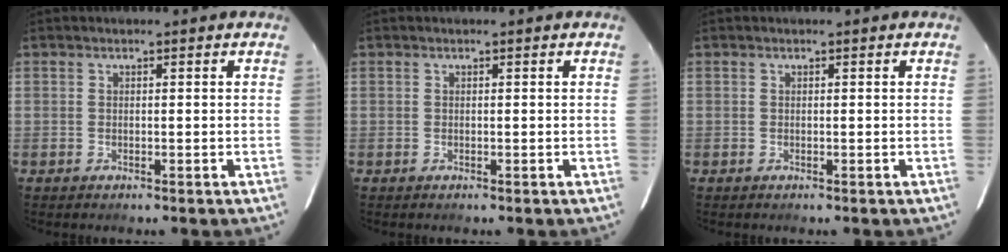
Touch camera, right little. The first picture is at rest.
{"total": 0.0}
{"total": 0.0}